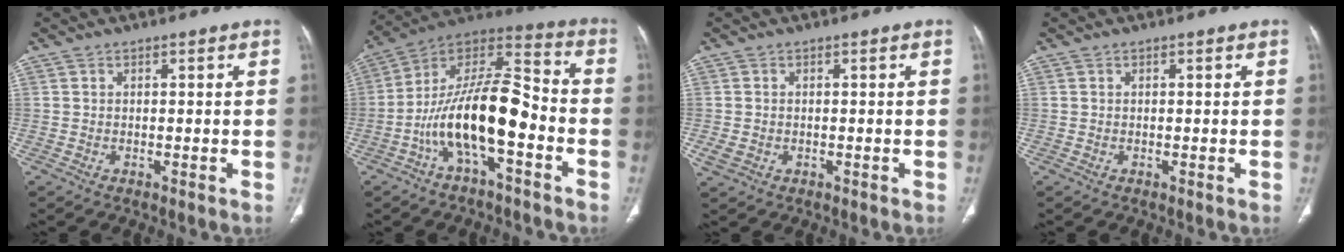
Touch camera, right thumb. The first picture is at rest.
{"total": 17.6, "force": [-5.6, 6.7, 15.3], "torque": [-0.268, 0.074, -0.100]}
{"total": 2.2, "force": [-0.4, 1.7, 1.2], "torque": [-0.034, 0.002, 0.000]}
{"total": 0.0}